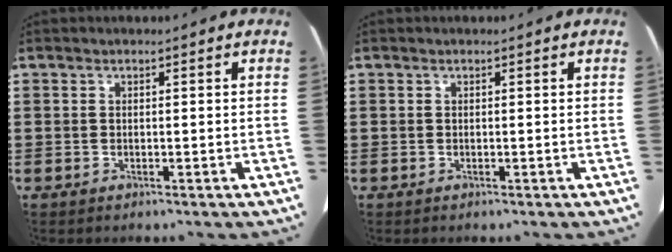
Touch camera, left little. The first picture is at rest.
{"total": 0.0}